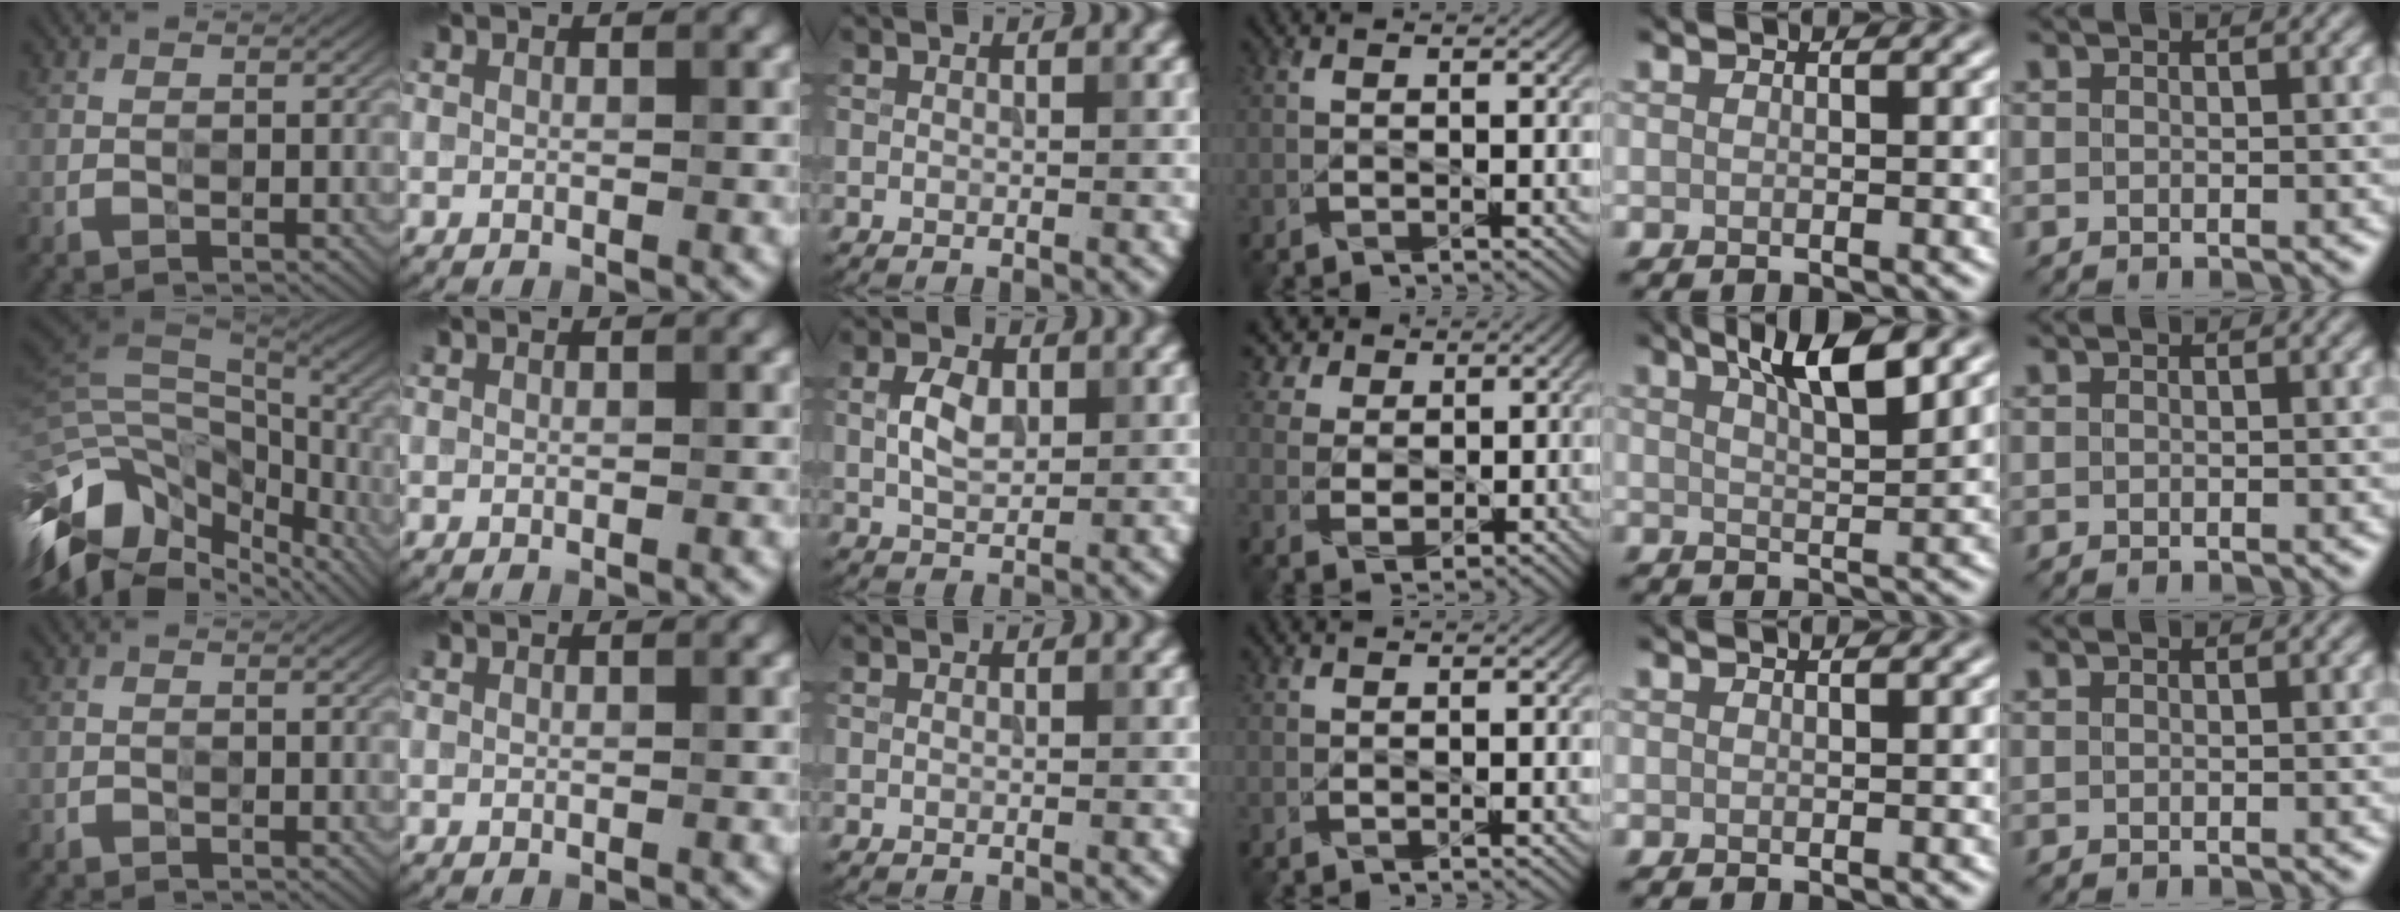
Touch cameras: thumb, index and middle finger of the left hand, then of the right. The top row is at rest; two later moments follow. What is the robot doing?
{"motion": "wipe", "object": "glasses"}